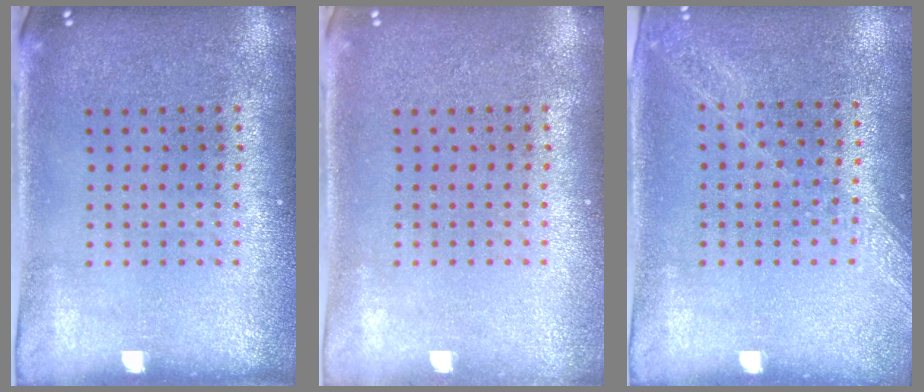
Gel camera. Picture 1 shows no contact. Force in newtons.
{"total": 0.5, "press": 0.5, "slide": 0.1}
{"total": 1.2, "press": 1.2, "slide": 0.2}